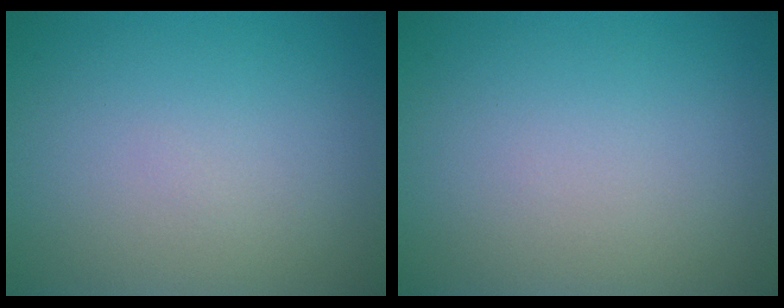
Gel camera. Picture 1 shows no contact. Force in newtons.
{"total": 0.0}